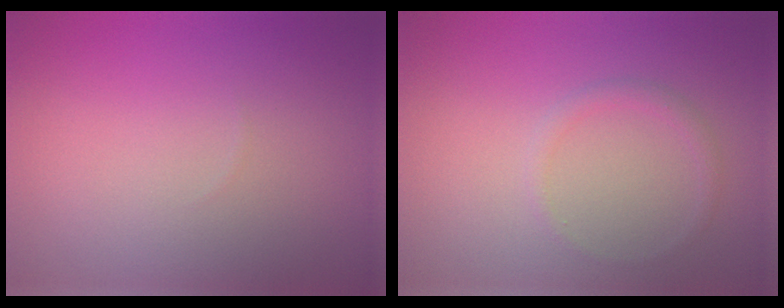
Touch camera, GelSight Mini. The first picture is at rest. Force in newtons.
{"total": 1.0, "press": 1.0, "slide": 0.0}